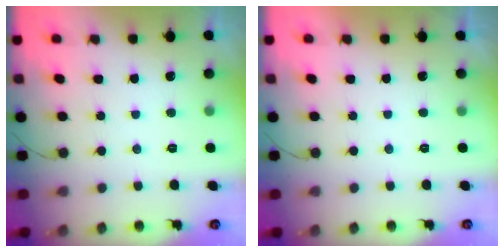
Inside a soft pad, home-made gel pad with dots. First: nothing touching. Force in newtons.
{"total": 2.2, "press": 2.1, "slide": 0.4}